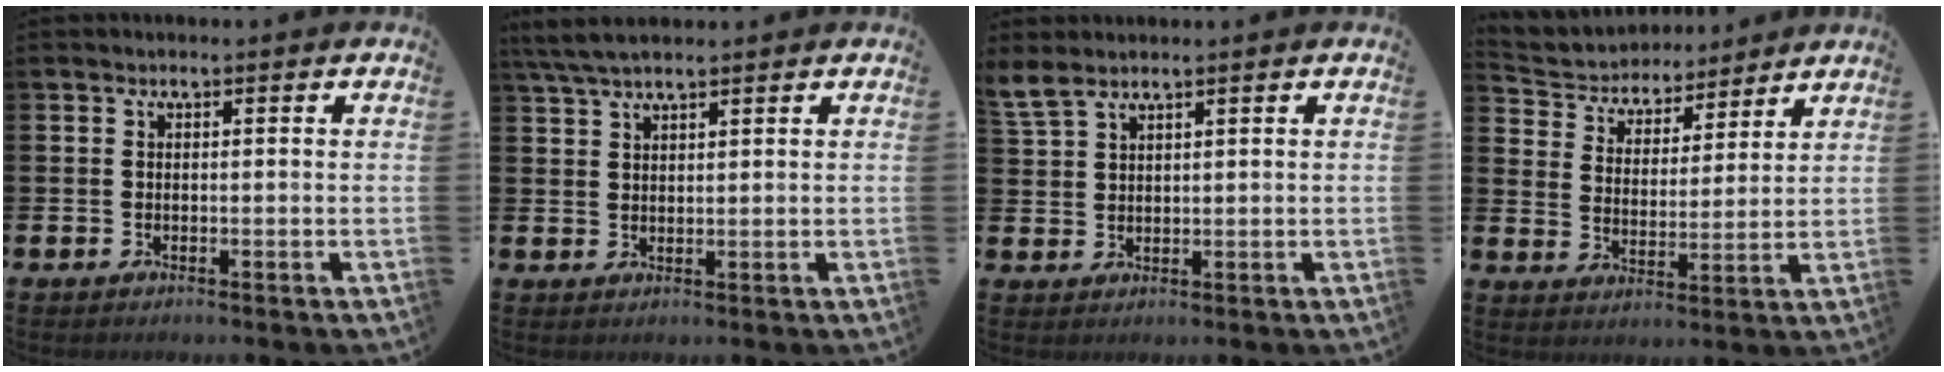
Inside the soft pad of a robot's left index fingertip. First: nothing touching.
{"total": 4.1, "force": [3.6, 0.8, 1.9], "torque": [-0.053, -0.001, 0.068]}
{"total": 3.3, "force": [2.9, 0.8, 1.3], "torque": [-0.032, -0.007, 0.054]}
{"total": 4.9, "force": [4.6, 1.7, -0.1], "torque": [-0.034, -0.038, 0.076]}